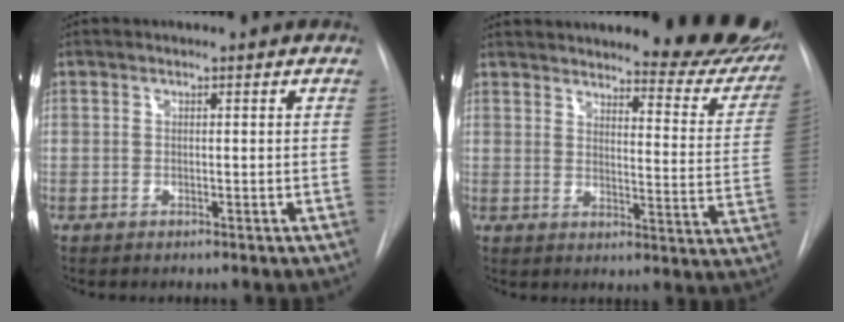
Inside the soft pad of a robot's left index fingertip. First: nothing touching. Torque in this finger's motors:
{"motor_torque": [0.48, -0.64, 0.35, 0.13]}